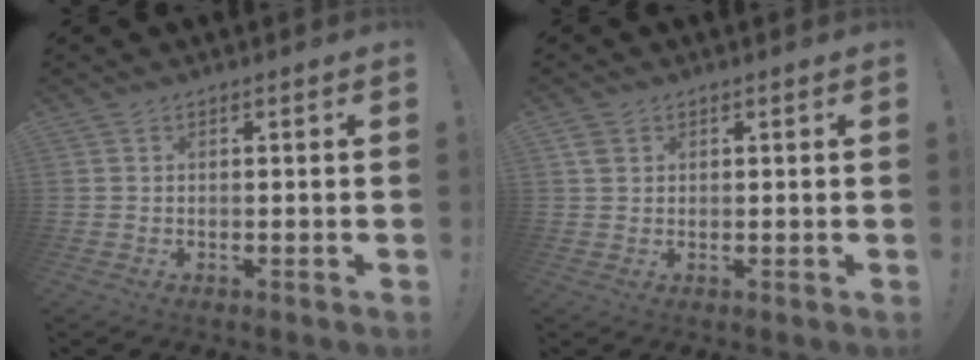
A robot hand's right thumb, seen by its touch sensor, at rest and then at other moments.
{"total": 2.6, "force": [1.1, 2.0, 1.2], "torque": [-0.023, 0.005, 0.023]}